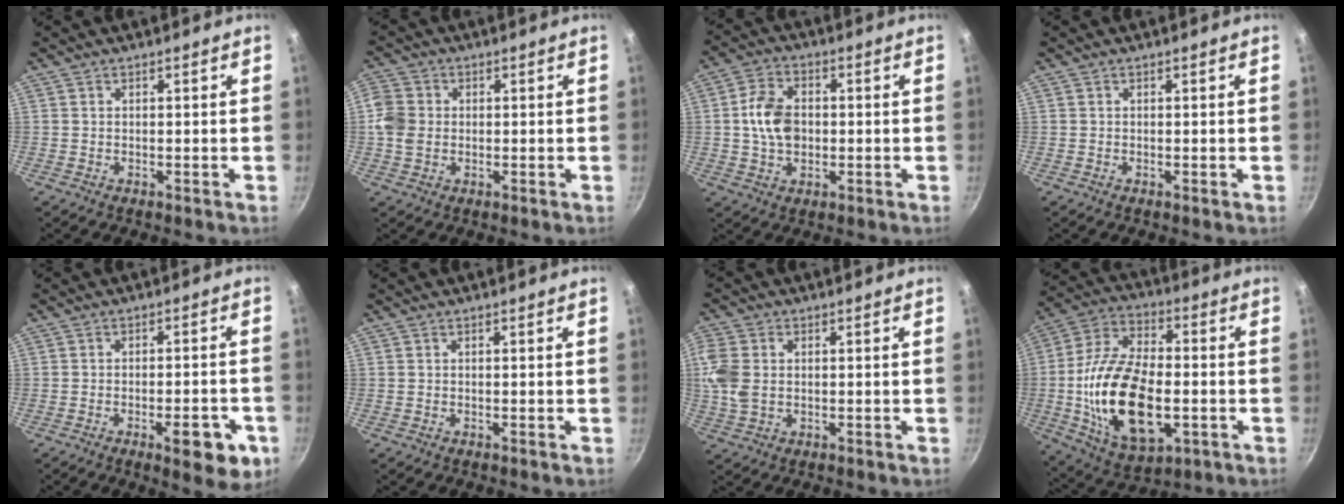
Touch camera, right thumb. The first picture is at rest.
{"total": 5.9, "force": [0.0, 4.9, 3.3], "torque": [-0.071, 0.008, -0.004]}
{"total": 8.9, "force": [0.1, 6.2, 6.4], "torque": [-0.103, 0.010, -0.002]}
{"total": 0.0}
{"total": 8.9, "force": [-4.1, 3.0, 7.3], "torque": [-0.083, 0.015, -0.050]}
{"total": 0.0}
{"total": 7.9, "force": [0.6, 5.5, 5.6], "torque": [-0.145, 0.009, 0.015]}
{"total": 23.2, "force": [-3.6, 12.4, 19.2], "torque": [-0.355, 0.010, -0.051]}